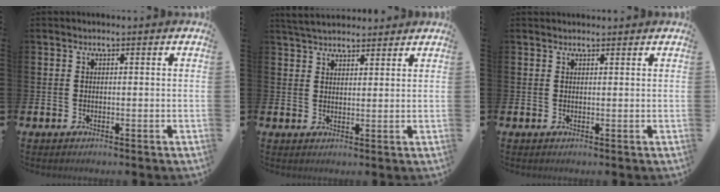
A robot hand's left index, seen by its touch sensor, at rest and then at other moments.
{"total": 4.0, "force": [3.9, 1.0, 0.5], "torque": [-0.016, -0.013, 0.071]}
{"total": 0.9, "force": [0.9, 0.3, 0.0], "torque": [0.011, -0.001, 0.014]}